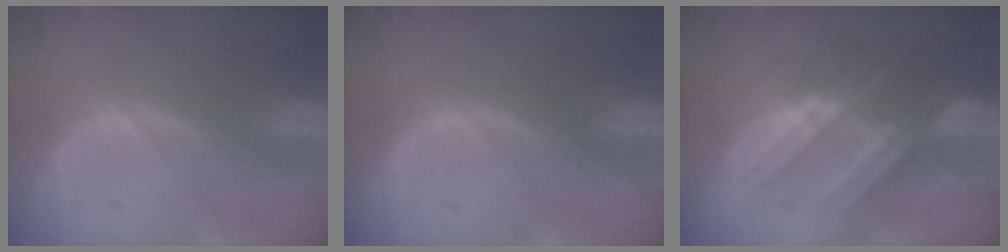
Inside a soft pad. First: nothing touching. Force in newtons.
{"total": 0.0}
{"total": 8.1, "press": 8.0, "slide": 1.3}